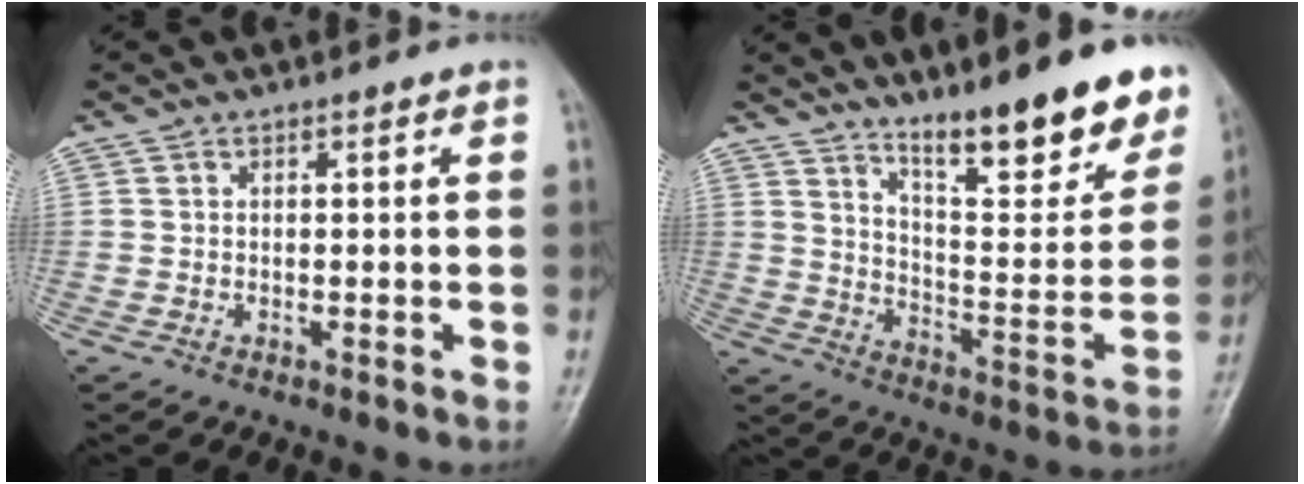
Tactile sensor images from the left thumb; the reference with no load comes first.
{"total": 20.6, "force": [14.4, 5.5, 13.7], "torque": [-0.148, -0.092, 0.222]}